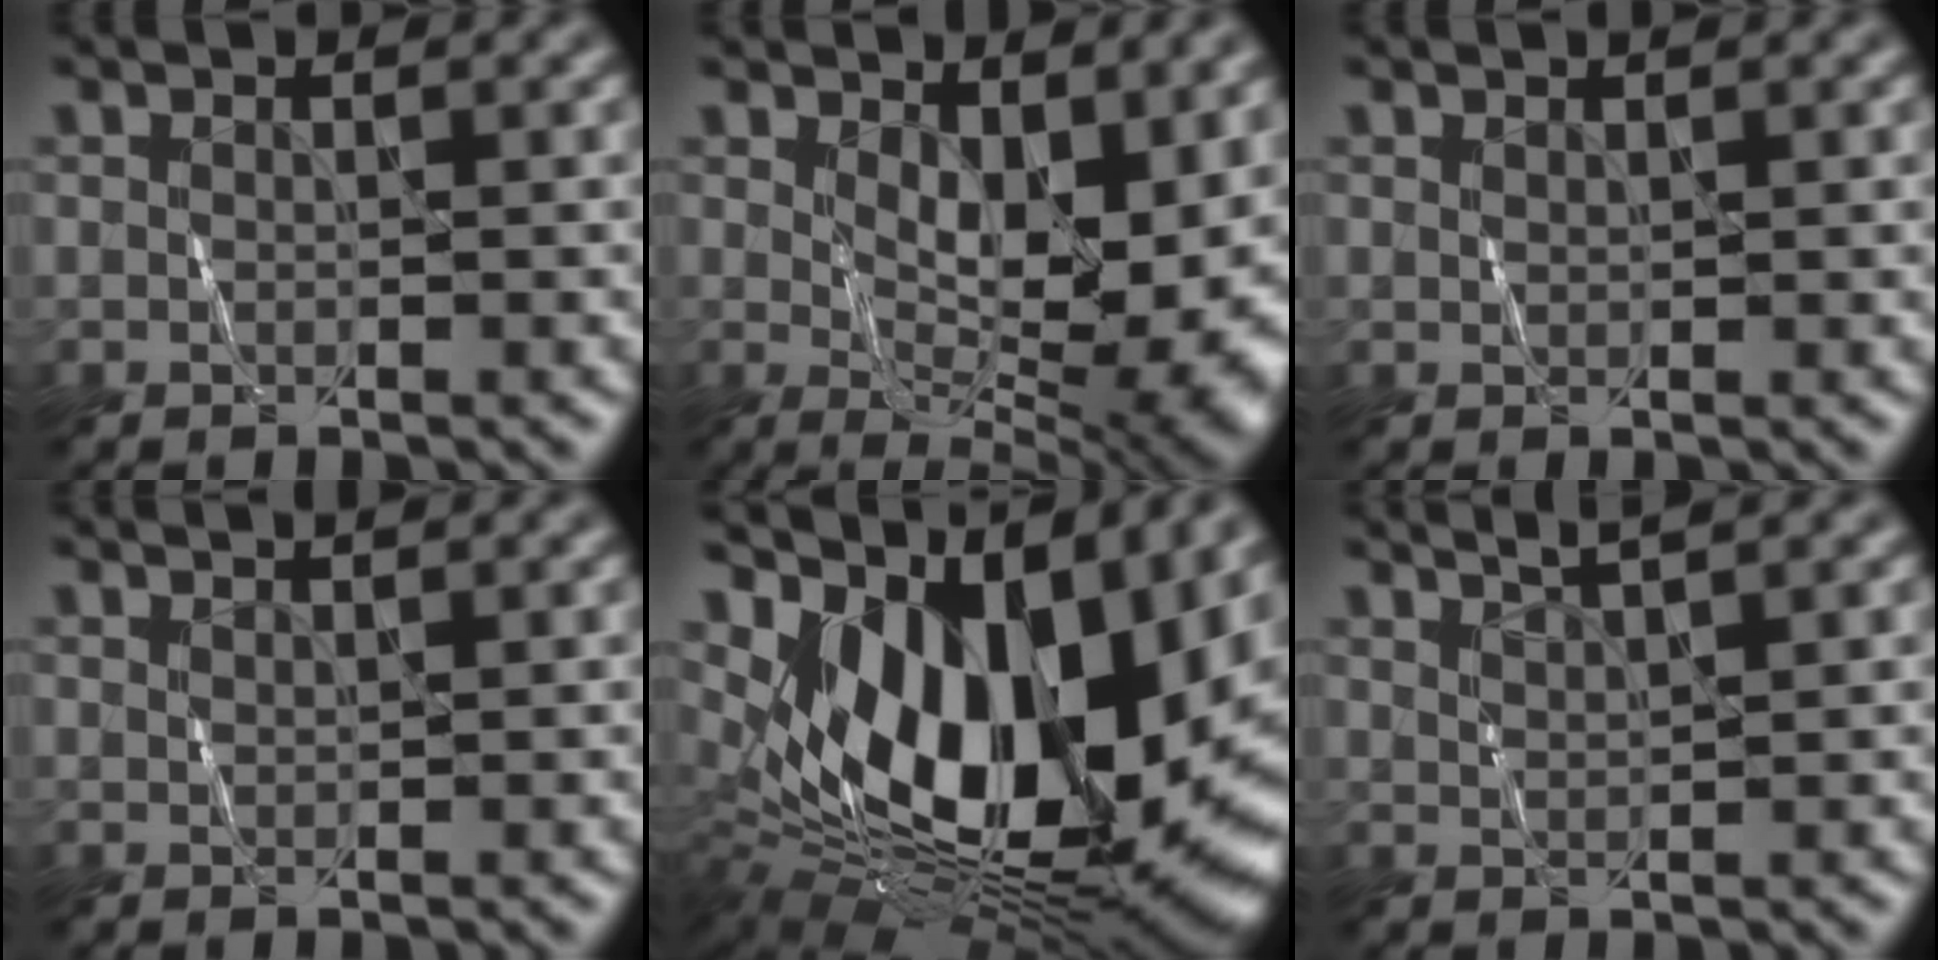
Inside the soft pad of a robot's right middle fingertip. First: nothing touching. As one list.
[{"total": 11.1, "force": [1.1, 5.4, 9.7], "torque": [-0.128, -0.010, 0.019]}, {"total": 0.5, "force": [0.4, 0.1, 0.2], "torque": [-0.003, -0.001, 0.009]}, {"total": 1.2, "force": [1.0, 0.2, 0.6], "torque": [-0.007, 0.000, 0.012]}, {"total": 17.6, "force": [3.4, 10.6, 13.6], "torque": [-0.206, 0.000, 0.060]}, {"total": 3.2, "force": [2.5, 0.5, 2.0], "torque": [-0.011, 0.009, 0.027]}]